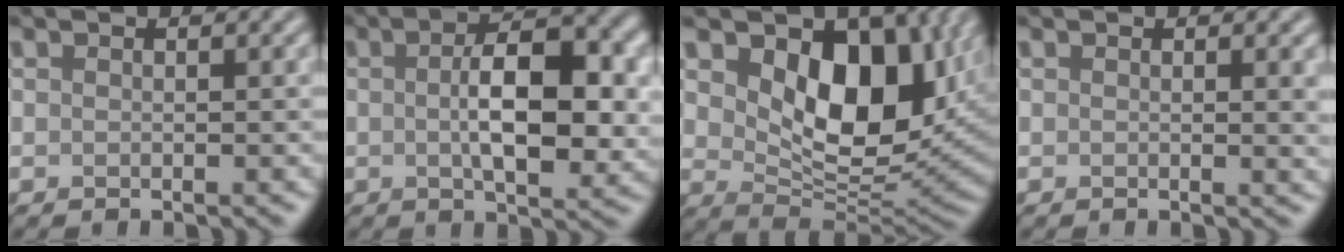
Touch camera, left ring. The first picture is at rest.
{"total": 8.2, "force": [0.2, 3.6, 7.3], "torque": [-0.114, 0.000, 0.001]}
{"total": 10.1, "force": [3.2, 6.0, 7.5], "torque": [-0.115, -0.019, 0.051]}
{"total": 1.7, "force": [0.3, 0.5, 1.6], "torque": [-0.012, -0.001, 0.001]}